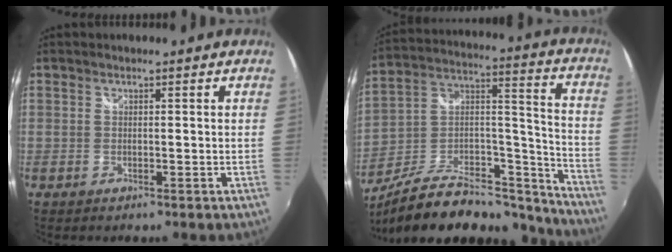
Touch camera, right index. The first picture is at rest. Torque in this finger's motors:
{"motor_torque": [-1.36, -0.78, -0.93, -0.21]}